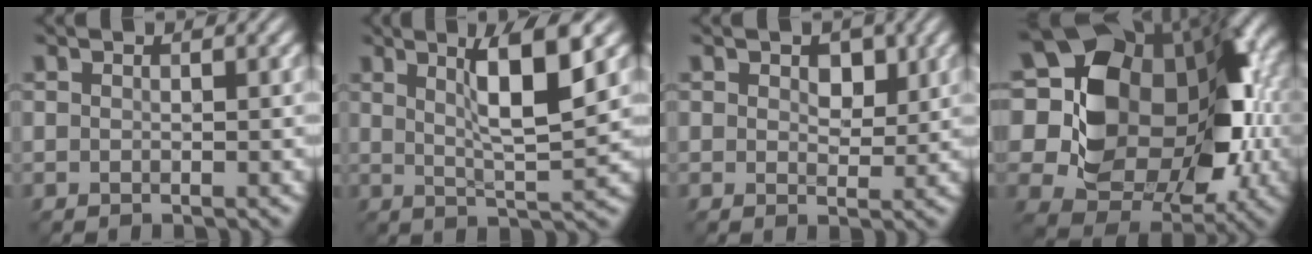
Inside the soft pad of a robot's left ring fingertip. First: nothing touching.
{"total": 6.3, "force": [2.2, 1.1, 5.8], "torque": [-0.088, 0.001, 0.037]}
{"total": 2.3, "force": [0.8, 1.4, 1.5], "torque": [-0.023, -0.004, 0.011]}
{"total": 14.8, "force": [1.2, 11.0, 9.9], "torque": [-0.144, 0.000, 0.019]}